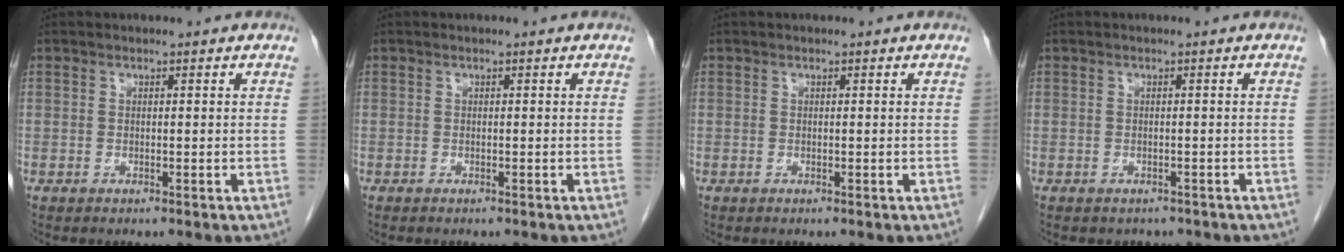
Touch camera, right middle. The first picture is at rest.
{"total": 0.5, "force": [-0.5, 0.1, 0.1], "torque": [-0.005, 0.000, -0.009]}
{"total": 0.0}
{"total": 3.3, "force": [-2.8, 1.8, 0.5], "torque": [-0.007, 0.005, -0.032]}